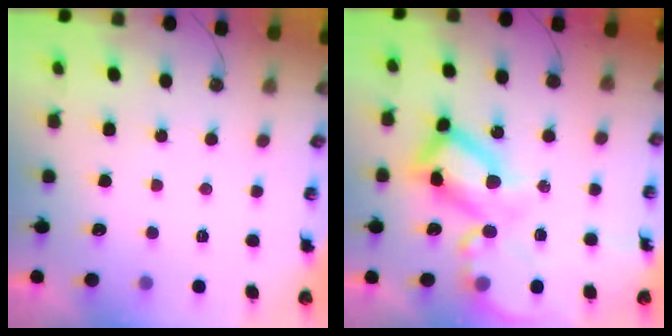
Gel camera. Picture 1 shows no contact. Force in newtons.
{"total": 21.8, "press": 21.6, "slide": 2.8}